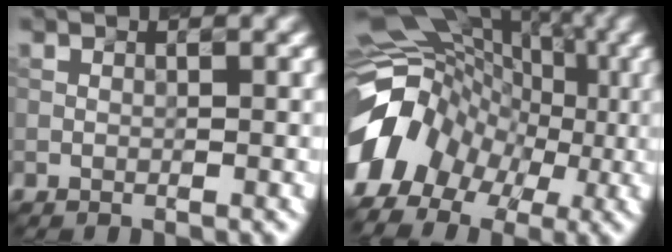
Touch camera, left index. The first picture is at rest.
{"total": 9.7, "force": [-3.5, 7.5, 5.1], "torque": [-0.089, 0.010, -0.069]}